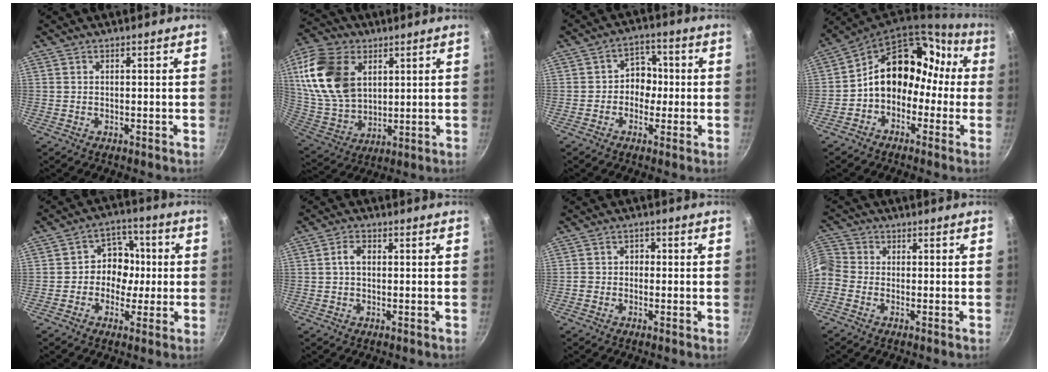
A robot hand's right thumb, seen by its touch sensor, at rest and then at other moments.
{"total": 19.1, "force": [5.8, 12.9, 12.8], "torque": [-0.229, -0.015, 0.120]}
{"total": 6.2, "force": [-0.5, 5.3, 3.2], "torque": [0.003, 0.015, -0.017]}
{"total": 15.8, "force": [-1.1, 12.7, 9.3], "torque": [-0.083, 0.085, -0.031]}
{"total": 9.0, "force": [-0.3, 7.8, 4.6], "torque": [-0.010, 0.020, -0.020]}
{"total": 3.0, "force": [0.1, 2.1, 2.2], "torque": [-0.035, 0.010, -0.002]}
{"total": 2.4, "force": [-0.7, 2.0, 1.0], "torque": [-0.004, 0.009, -0.019]}
{"total": 7.0, "force": [-2.5, 5.6, 3.3], "torque": [-0.077, 0.027, -0.071]}